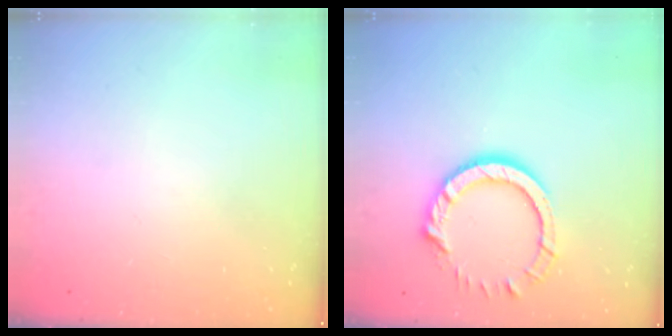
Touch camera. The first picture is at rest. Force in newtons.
{"total": 10.8, "press": 10.8, "slide": 1.2}